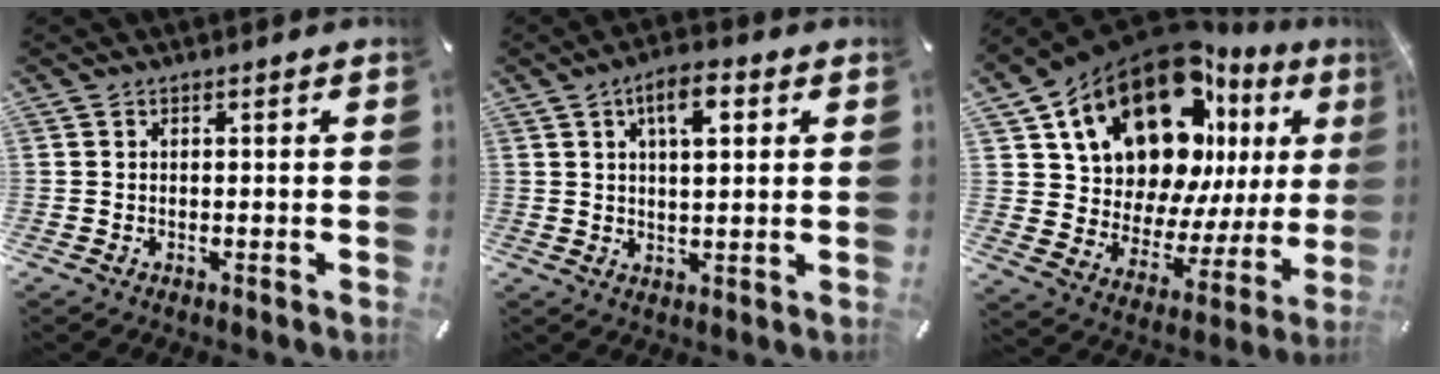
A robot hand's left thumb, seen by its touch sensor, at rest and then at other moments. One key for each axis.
{"total": 7.3, "fx": 3.1, "fy": 2.6, "fz": 6.1, "tx": -0.094, "ty": -0.007, "tz": 0.047}
{"total": 23.3, "fx": 13.8, "fy": 13.3, "fz": 13.3, "tx": -0.221, "ty": -0.098, "tz": 0.247}